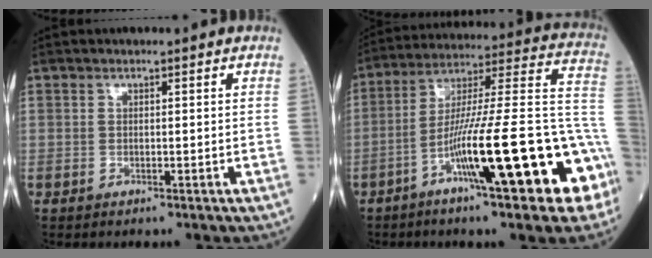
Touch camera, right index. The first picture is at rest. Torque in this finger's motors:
{"motor_torque": [1.06, -1.08, 0.57, 0.21]}